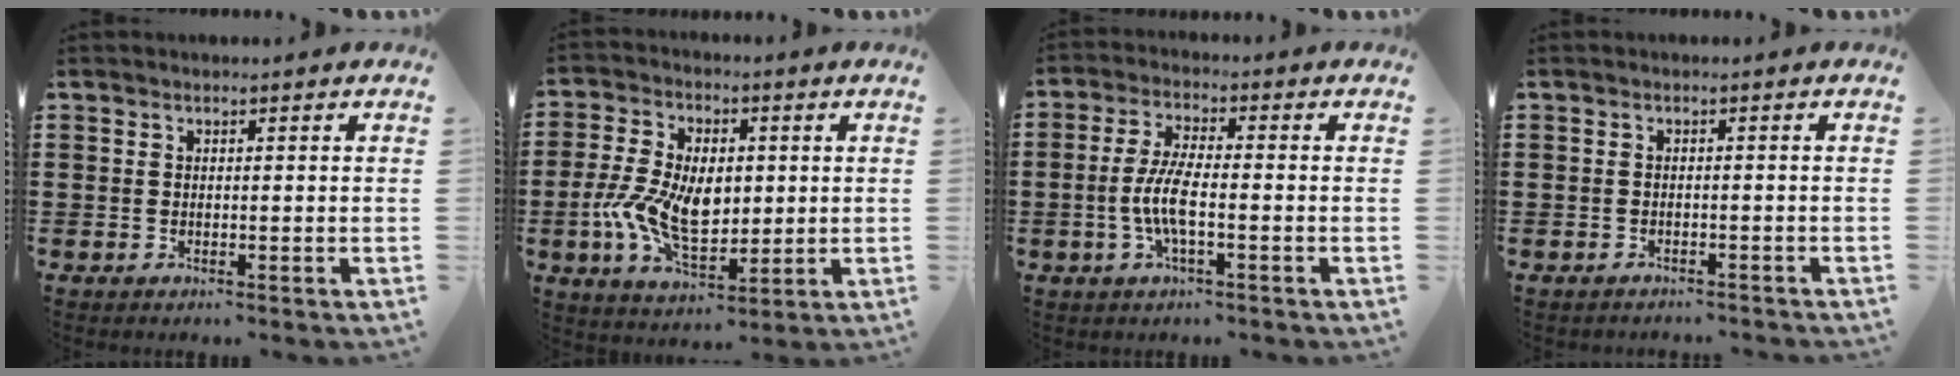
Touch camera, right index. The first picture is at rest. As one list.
[{"total": 10.4, "force": [-0.7, 6.5, 8.1], "torque": [-0.172, 0.007, -0.015]}, {"total": 6.0, "force": [-1.6, 1.6, 5.5], "torque": [-0.123, -0.005, -0.037]}, {"total": 1.0, "force": [-0.9, 0.2, 0.1], "torque": [-0.005, 0.000, -0.020]}]